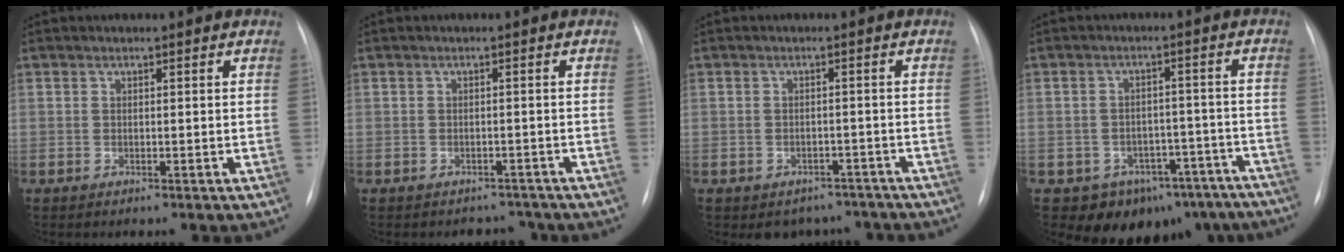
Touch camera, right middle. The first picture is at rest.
{"total": 2.9, "force": [-2.5, 1.3, -0.5], "torque": [0.009, 0.009, -0.032]}
{"total": 5.8, "force": [-4.8, 3.3, 0.4], "torque": [0.012, 0.018, -0.057]}
{"total": 14.2, "force": [-10.4, 8.7, 4.1], "torque": [-0.027, 0.049, -0.120]}